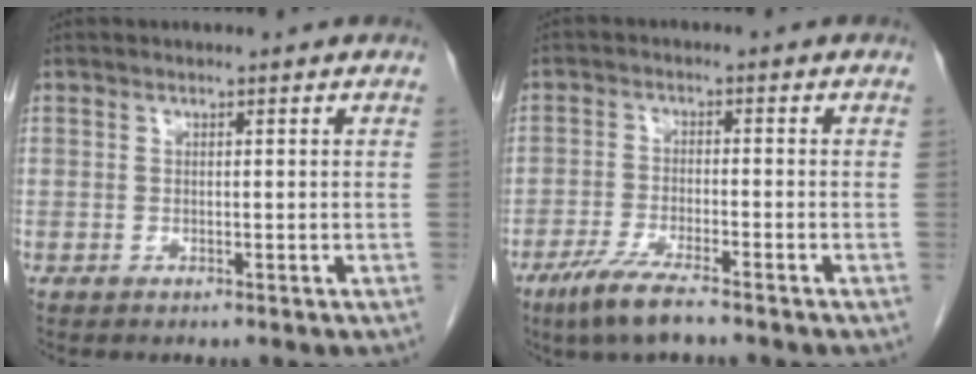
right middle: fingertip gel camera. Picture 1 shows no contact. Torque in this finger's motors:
{"motor_torque": [0.69, -0.54, 0.09, 0.07]}